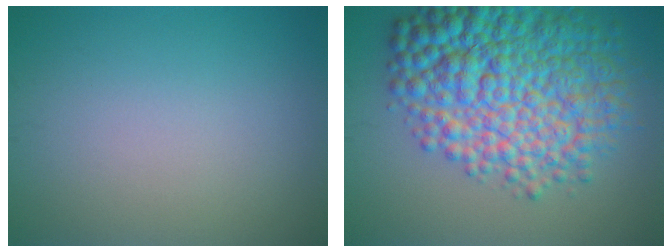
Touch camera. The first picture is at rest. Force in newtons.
{"total": 12.0, "press": 11.9, "slide": 0.2}